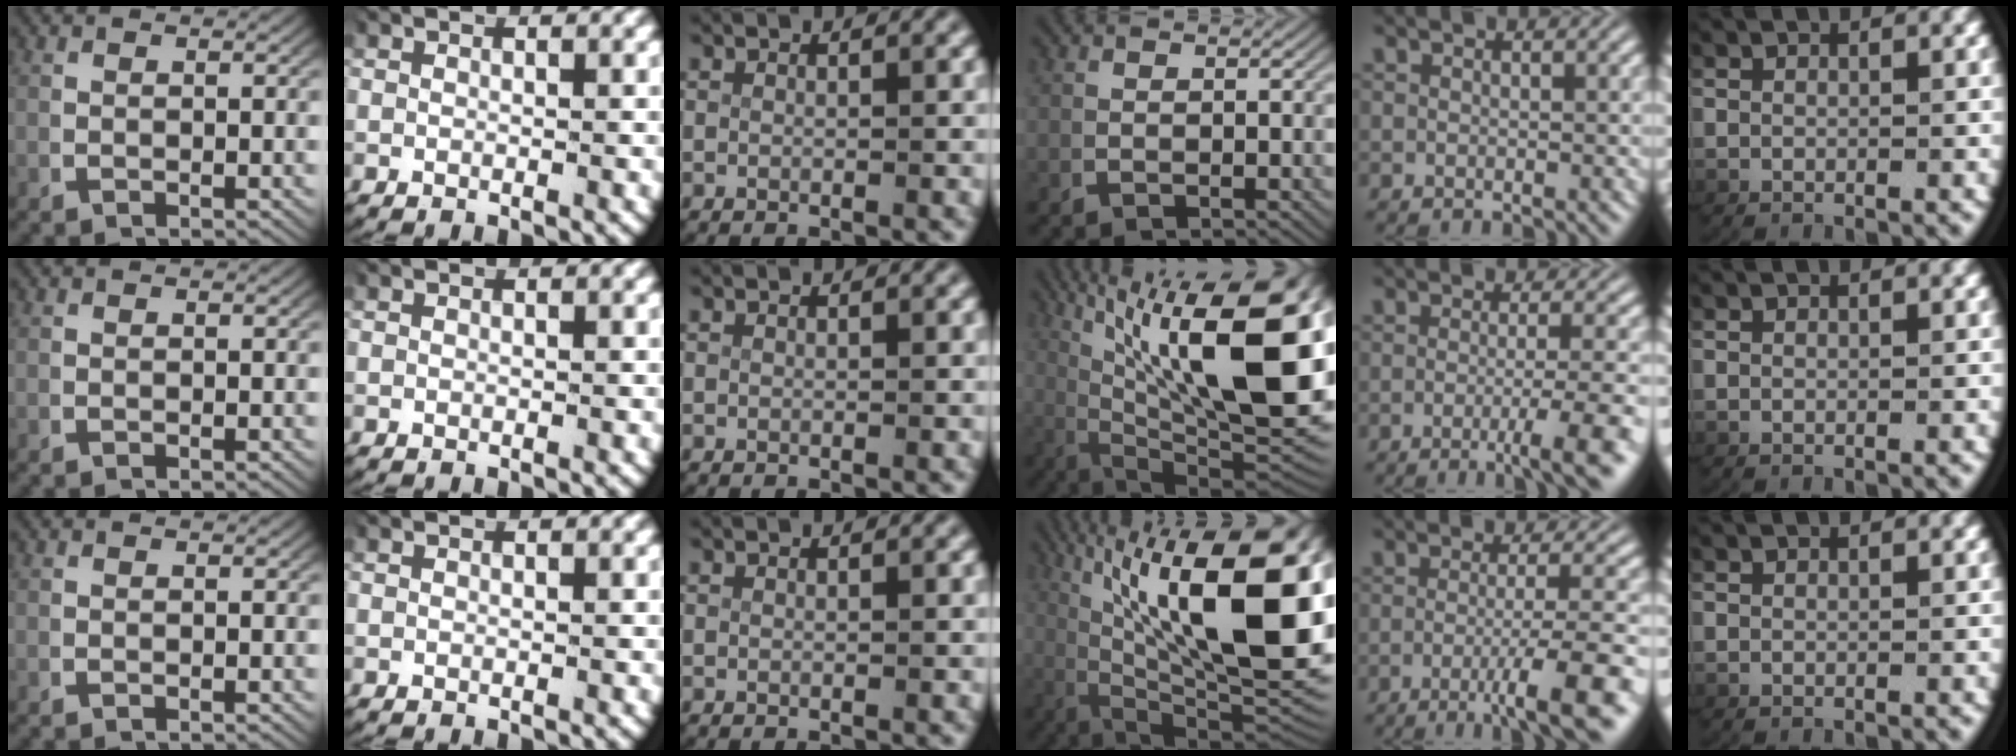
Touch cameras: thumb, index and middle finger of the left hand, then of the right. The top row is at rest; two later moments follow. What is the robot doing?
{"motion": "lift_and_place", "object": "plastic wrap"}